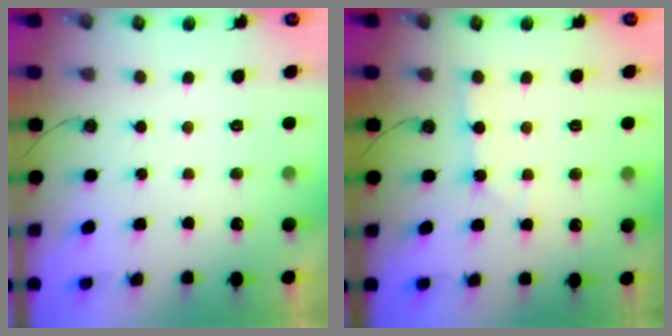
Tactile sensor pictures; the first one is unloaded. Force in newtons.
{"total": 2.6, "press": 2.6, "slide": 0.3}